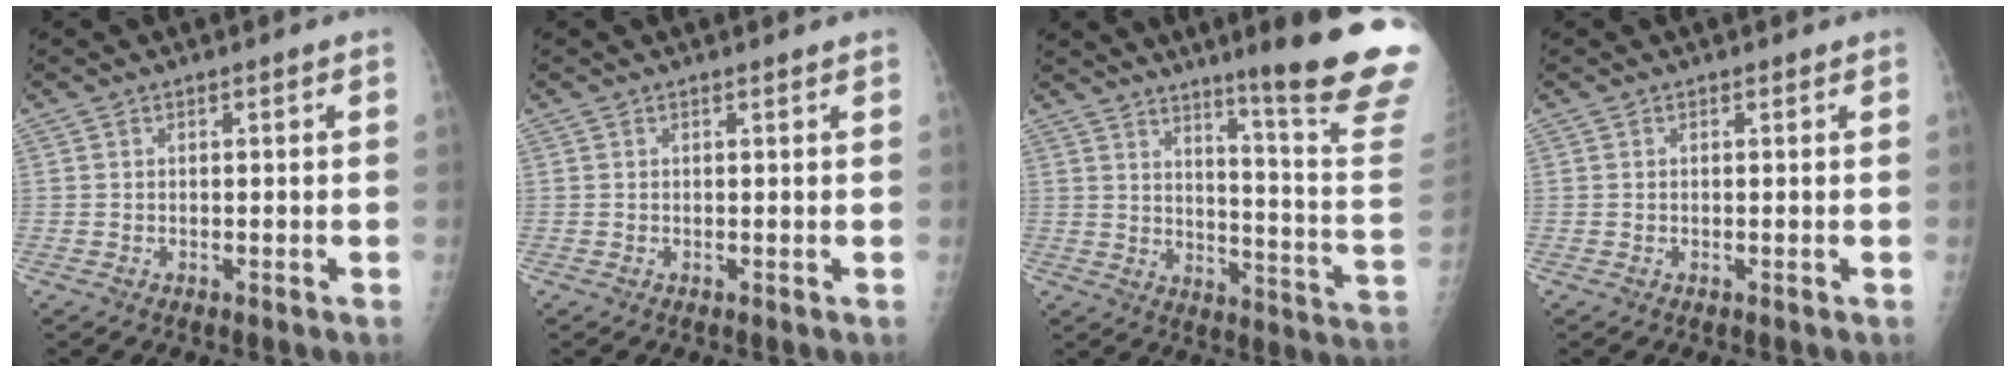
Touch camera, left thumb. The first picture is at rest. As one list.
[{"total": 0.5, "force": [0.5, 0.0, 0.1], "torque": [-0.005, 0.000, 0.007]}, {"total": 21.9, "force": [15.2, 0.3, 15.7], "torque": [-0.186, -0.114, 0.206]}, {"total": 0.0}]